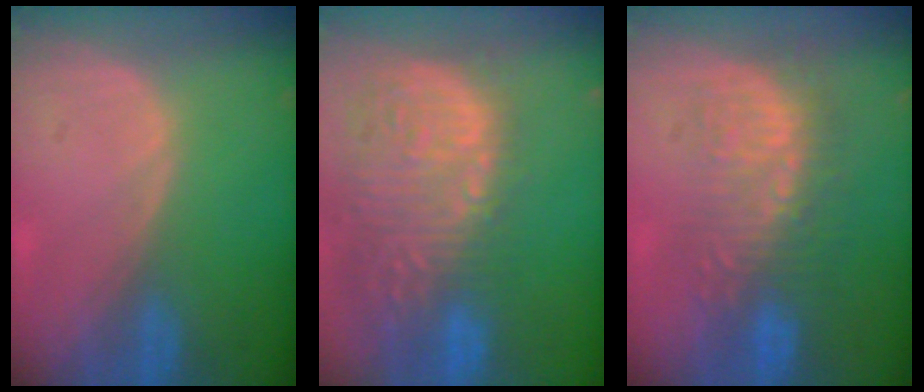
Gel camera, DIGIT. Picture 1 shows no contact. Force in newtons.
{"total": 15.3, "press": 12.6, "slide": 8.7}
{"total": 8.9, "press": 8.5, "slide": 2.5}